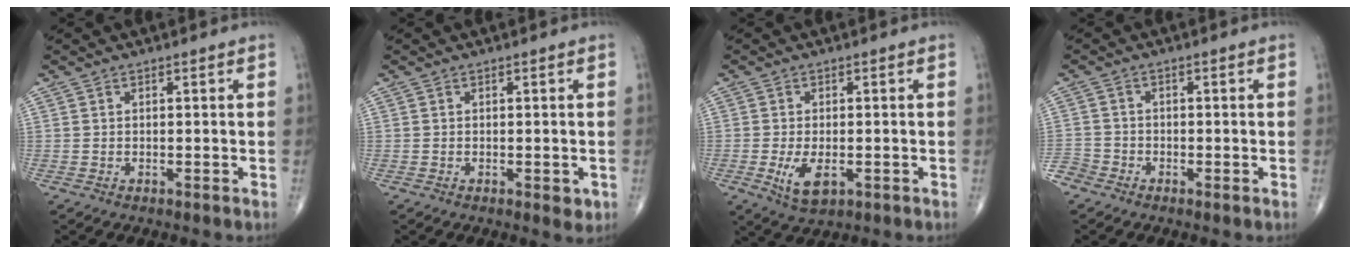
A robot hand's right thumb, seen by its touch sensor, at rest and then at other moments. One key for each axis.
{"total": 1.8, "fx": -0.5, "fy": 0.9, "fz": 1.5, "tx": -0.010, "ty": -0.001, "tz": -0.006}
{"total": 5.4, "fx": -1.5, "fy": 2.7, "fz": 4.4, "tx": -0.081, "ty": -0.008, "tz": -0.021}
{"total": 3.0, "fx": -2.2, "fy": 2.0, "fz": 0.4, "tx": -0.001, "ty": 0.005, "tz": -0.053}